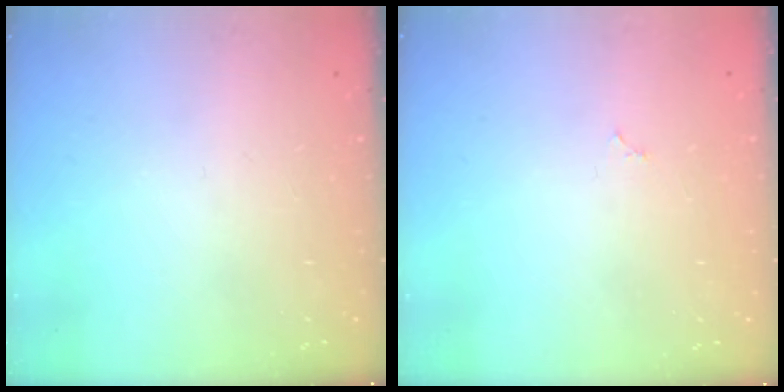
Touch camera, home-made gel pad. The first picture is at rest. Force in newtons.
{"total": 1.8, "press": 1.8, "slide": 0.3}